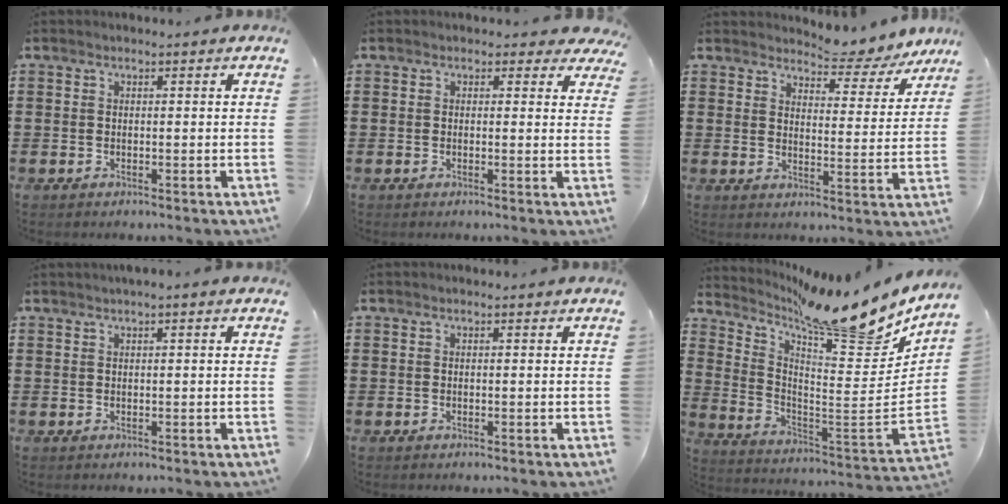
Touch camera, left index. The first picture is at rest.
{"total": 1.6, "force": [1.0, 1.0, 0.8], "torque": [-0.012, 0.005, 0.015]}
{"total": 4.9, "force": [4.7, 0.9, 1.2], "torque": [-0.024, -0.039, 0.073]}
{"total": 0.7, "force": [0.4, 0.0, 0.6], "torque": [-0.010, 0.000, 0.008]}
{"total": 0.0}
{"total": 14.9, "force": [11.8, 3.0, 8.6], "torque": [-0.146, -0.088, 0.190]}